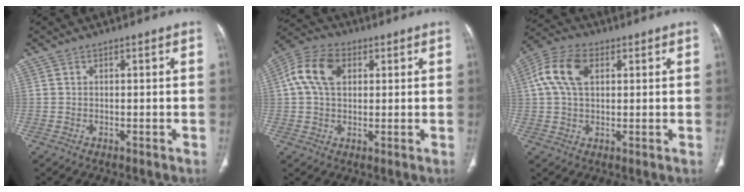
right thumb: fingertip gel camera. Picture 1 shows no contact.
{"total": 10.0, "force": [2.5, 6.7, 7.0], "torque": [-0.131, 0.019, 0.039]}
{"total": 9.6, "force": [2.6, 6.0, 7.1], "torque": [-0.144, 0.020, 0.042]}